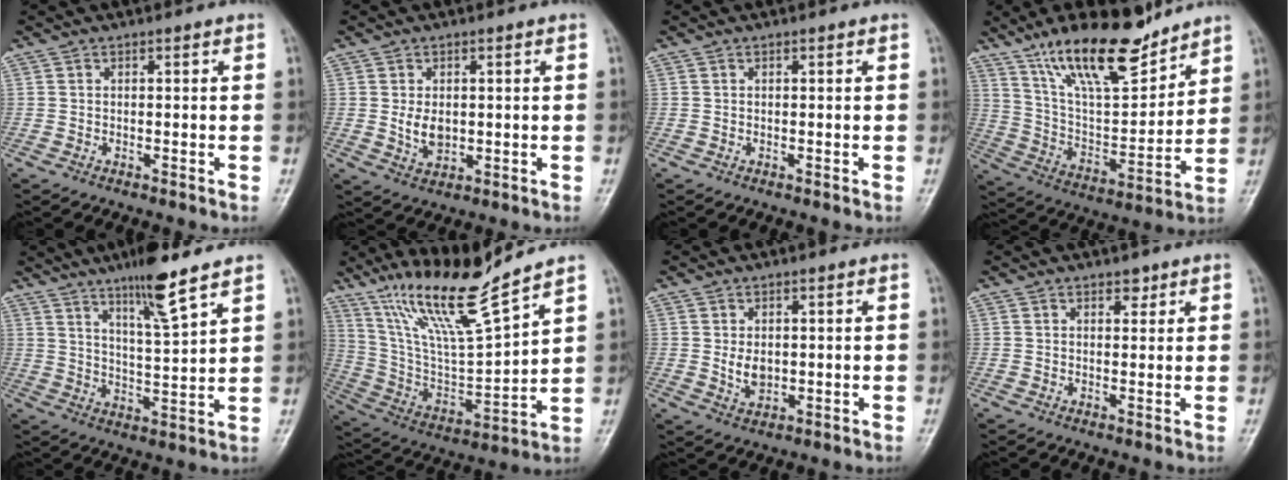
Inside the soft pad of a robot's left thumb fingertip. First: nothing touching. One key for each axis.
{"total": 4.4, "fx": 0.3, "fy": 2.9, "fz": 3.3, "tx": -0.048, "ty": -0.009, "tz": 0.014}
{"total": 0.0}
{"total": 19.9, "fx": 14.3, "fy": 6.6, "fz": 12.1, "tx": -0.169, "ty": -0.075, "tz": 0.257}
{"total": 10.5, "fx": 7.3, "fy": 0.9, "fz": 7.5, "tx": -0.125, "ty": -0.048, "tz": 0.128}
{"total": 16.9, "fx": 13.2, "fy": 0.9, "fz": 10.5, "tx": -0.181, "ty": -0.073, "tz": 0.260}
{"total": 3.8, "fx": 0.4, "fy": 2.5, "fz": 2.8, "tx": -0.040, "ty": -0.009, "tz": 0.014}
{"total": 2.0, "fx": 1.4, "fy": 1.0, "fz": 1.0, "tx": -0.003, "ty": -0.007, "tz": 0.018}